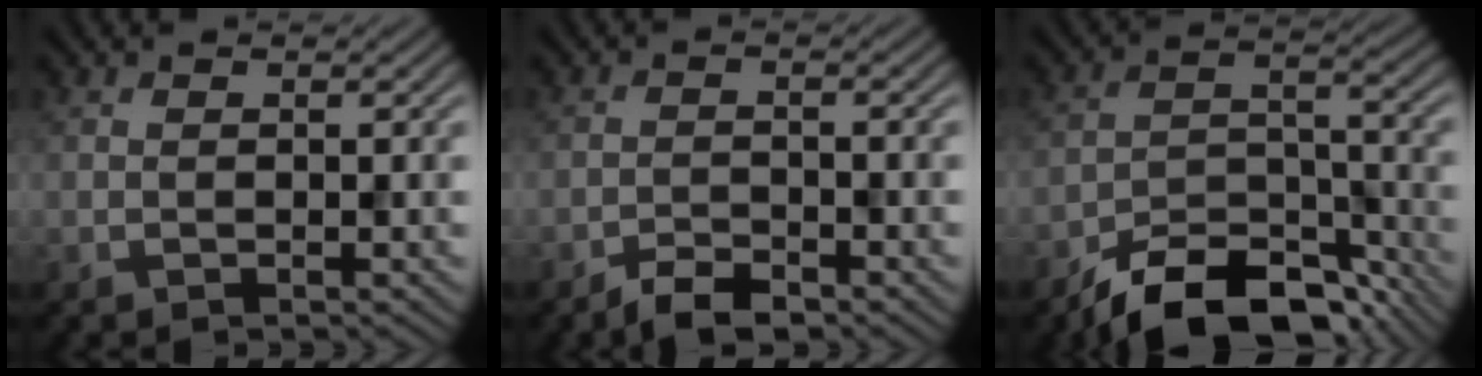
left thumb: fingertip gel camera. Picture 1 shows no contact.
{"total": 3.2, "force": [-2.6, 1.0, 1.6], "torque": [-0.026, 0.002, -0.051]}
{"total": 11.9, "force": [-9.4, 4.7, 5.7], "torque": [-0.090, -0.006, -0.163]}